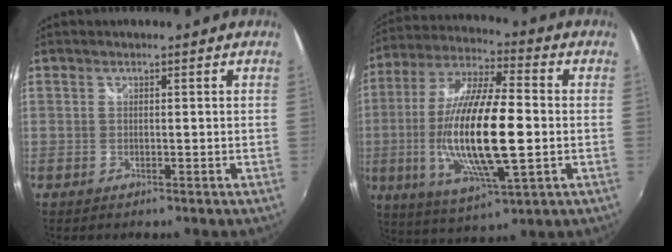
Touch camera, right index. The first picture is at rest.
{"total": 20.7, "force": [-2.4, 5.1, 20.0], "torque": [-0.391, -0.011, -0.041]}